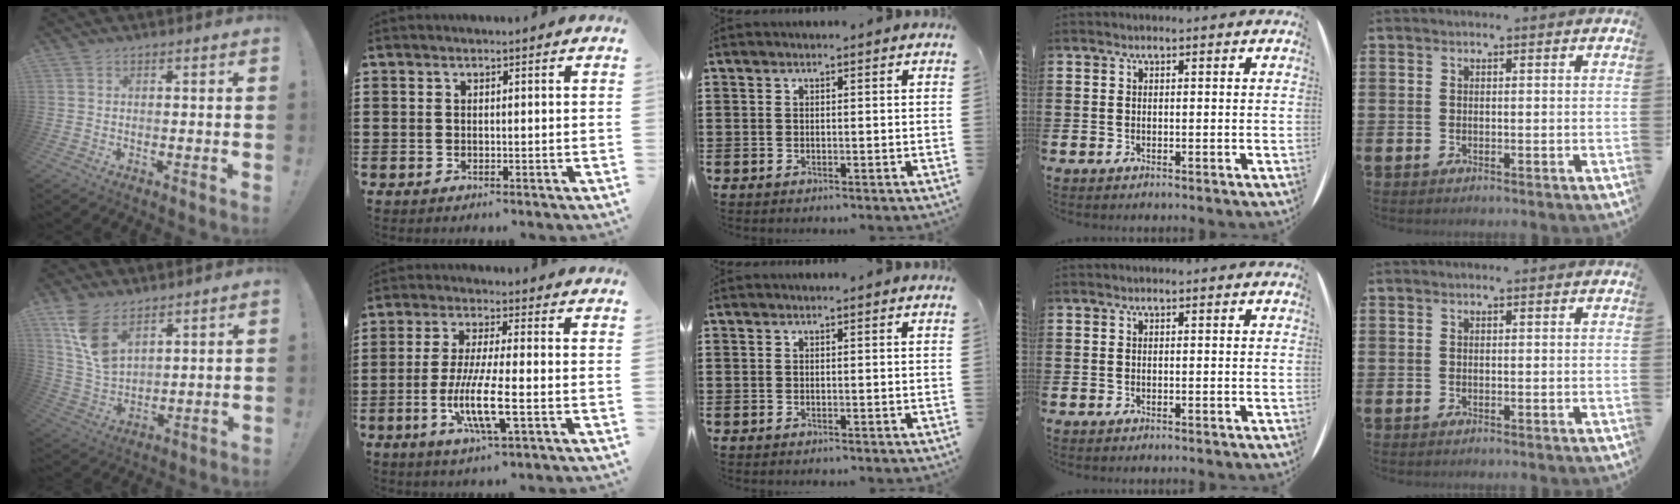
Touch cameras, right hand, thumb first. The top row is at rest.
{"thumb": {"total": 11.2, "force": [7.0, 6.0, 6.3], "torque": [-0.113, -0.036, 0.136]}, "index": {"total": 9.2, "force": [-2.8, 1.2, 8.7], "torque": [-0.178, -0.018, -0.055]}}